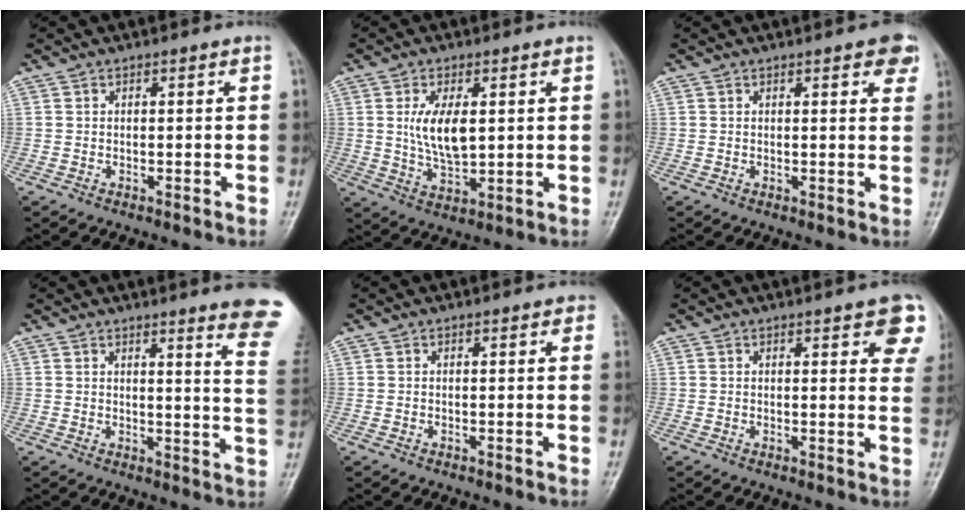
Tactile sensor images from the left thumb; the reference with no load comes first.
{"total": 8.2, "force": [1.5, 3.9, 7.1], "torque": [-0.126, -0.017, 0.034]}
{"total": 4.3, "force": [2.4, 1.5, 3.3], "torque": [-0.022, -0.006, 0.022]}
{"total": 12.1, "force": [9.7, 0.3, 7.2], "torque": [-0.066, -0.076, 0.093]}
{"total": 0.9, "force": [0.4, 0.5, 0.6], "torque": [0.004, 0.001, -0.001]}
{"total": 7.8, "force": [4.3, 2.7, 6.0], "torque": [-0.039, -0.014, 0.044]}